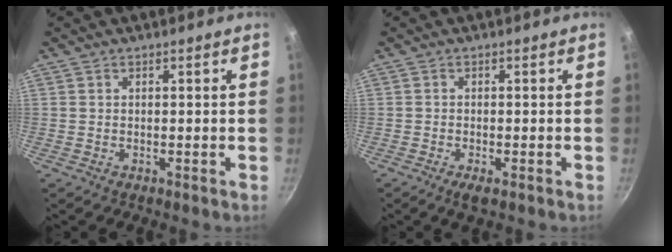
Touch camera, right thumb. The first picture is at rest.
{"total": 2.3, "force": [-1.3, 0.7, 1.8], "torque": [-0.041, -0.001, -0.024]}